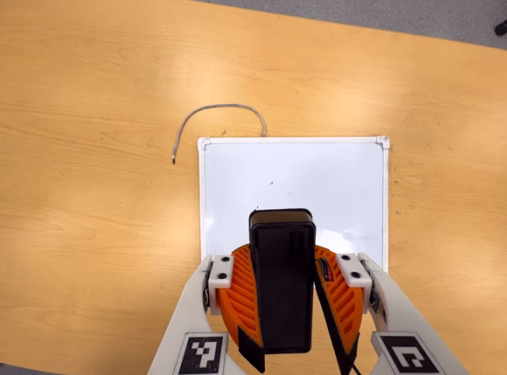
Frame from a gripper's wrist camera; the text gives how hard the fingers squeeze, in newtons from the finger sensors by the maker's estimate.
{"total": 9.6, "left": 9.4, "right": 9.8}